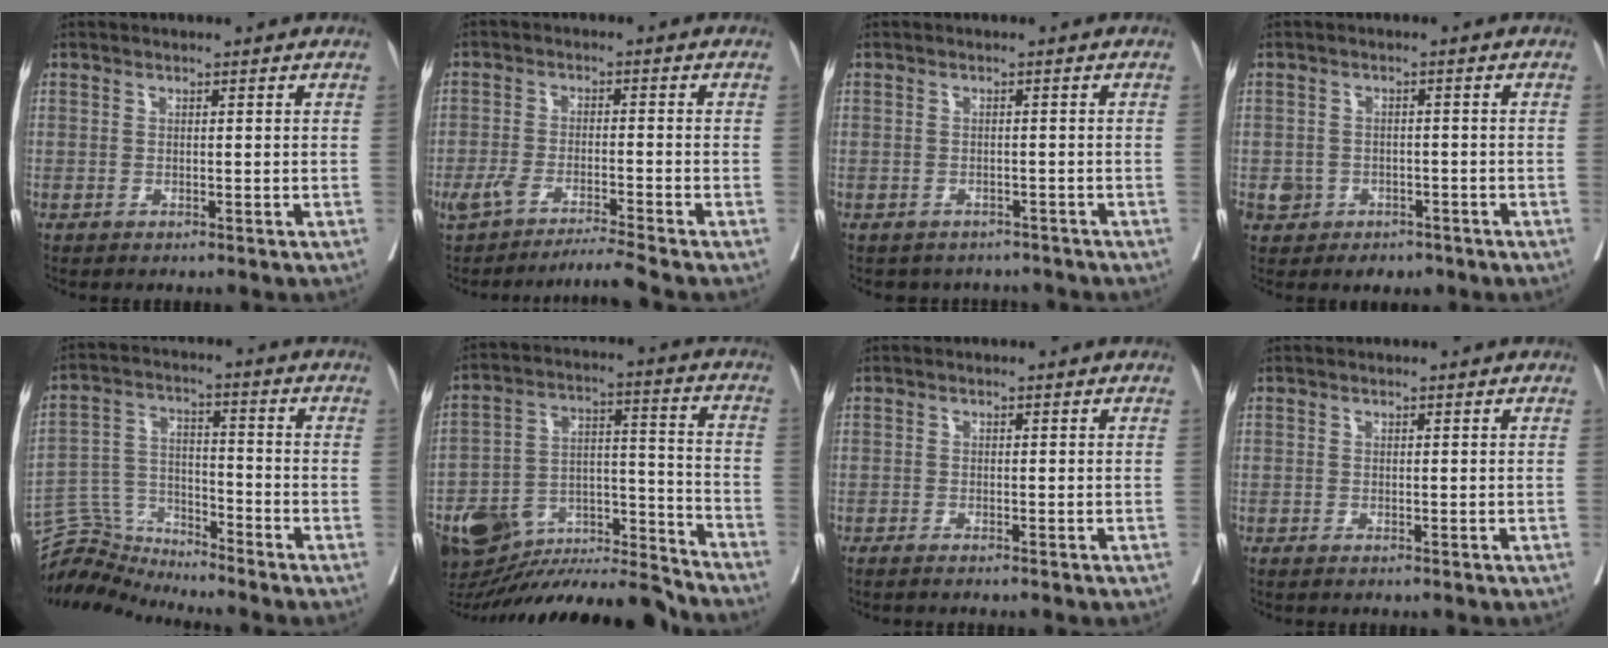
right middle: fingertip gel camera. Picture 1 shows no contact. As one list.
[{"total": 5.8, "force": [-5.0, -1.3, 2.7], "torque": [-0.053, -0.009, -0.088]}, {"total": 5.1, "force": [-4.6, 2.2, 0.1], "torque": [0.006, 0.011, -0.050]}, {"total": 4.6, "force": [-2.2, 3.9, 1.1], "torque": [-0.015, 0.012, -0.023]}, {"total": 6.9, "force": [-6.7, -0.3, -1.8], "torque": [0.021, 0.024, -0.125]}, {"total": 20.0, "force": [-17.4, 4.9, 8.5], "torque": [-0.159, 0.036, -0.287]}, {"total": 1.7, "force": [-1.5, -0.3, 0.8], "torque": [-0.010, 0.002, -0.019]}, {"total": 0.0}]